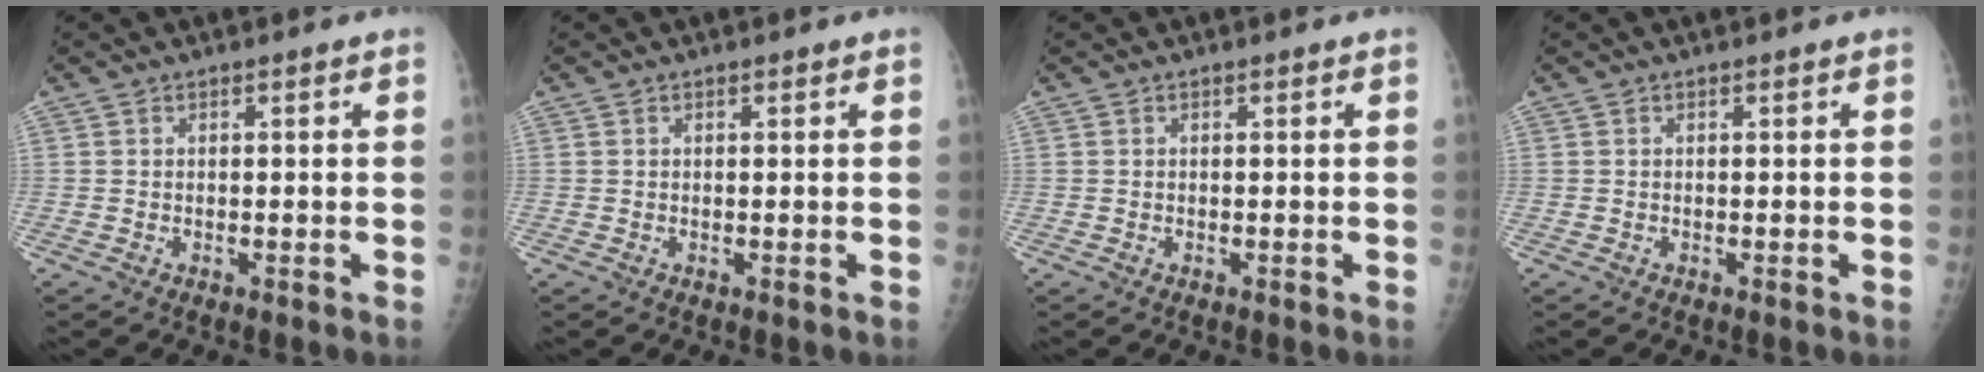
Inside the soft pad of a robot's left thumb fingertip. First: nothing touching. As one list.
[{"total": 0.0}, {"total": 0.0}, {"total": 0.0}]